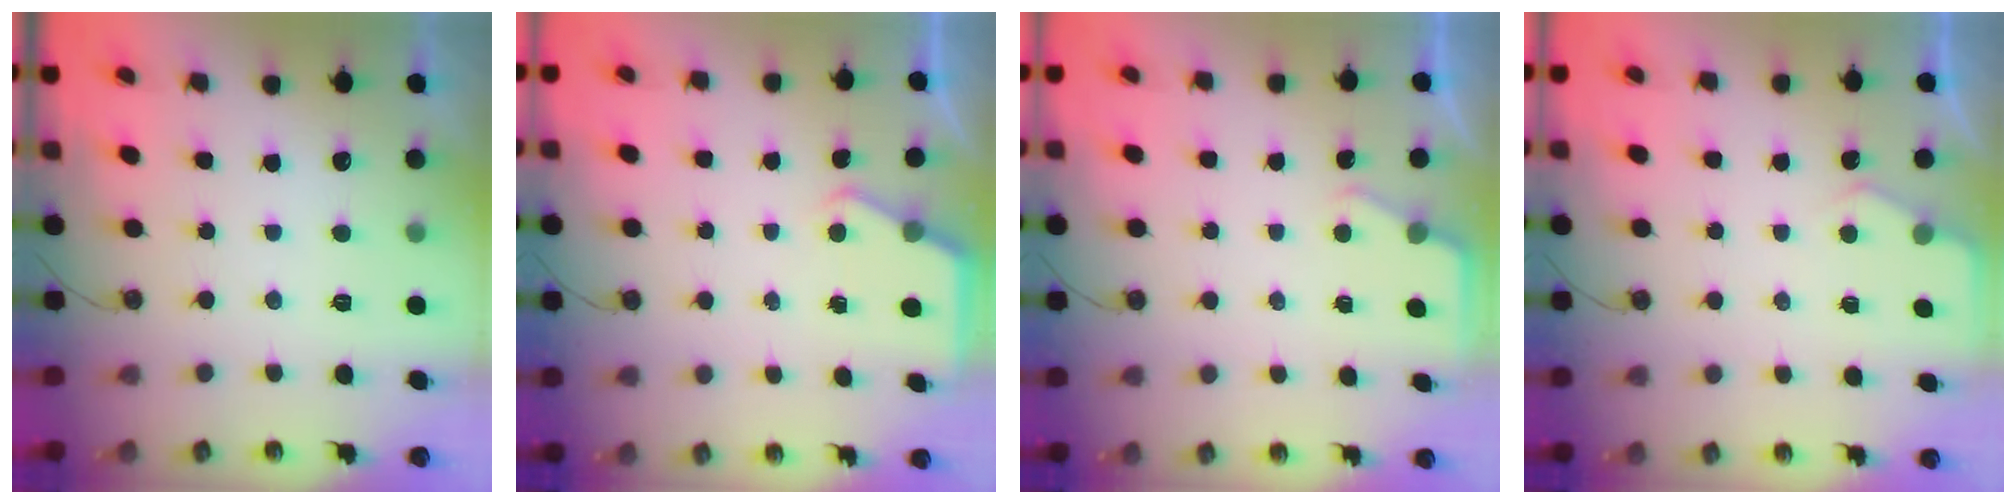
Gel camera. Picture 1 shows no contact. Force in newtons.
{"total": 3.2, "press": 3.2, "slide": 0.5}
{"total": 3.0, "press": 2.9, "slide": 0.5}
{"total": 3.7, "press": 3.6, "slide": 0.6}